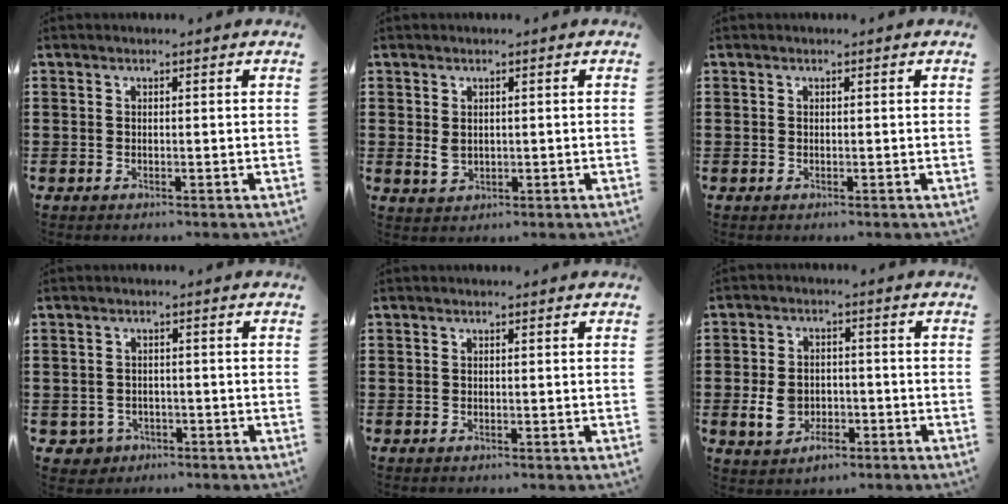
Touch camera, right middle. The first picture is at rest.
{"total": 2.2, "force": [0.3, 1.7, 1.4], "torque": [-0.037, 0.005, 0.003]}
{"total": 0.0}
{"total": 2.0, "force": [-1.3, 1.4, 0.1], "torque": [-0.012, 0.001, -0.031]}
{"total": 0.0}
{"total": 5.3, "force": [-2.1, 3.6, 3.3], "torque": [-0.066, 0.000, -0.044]}